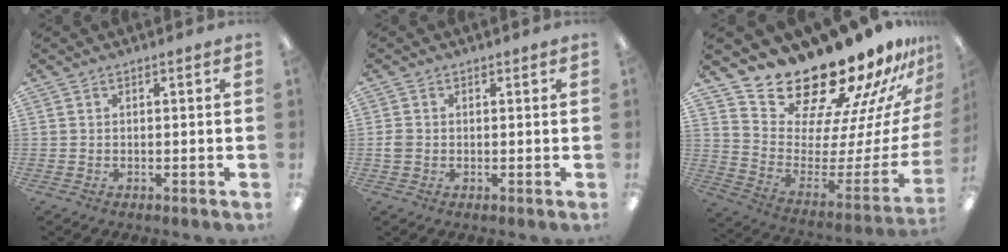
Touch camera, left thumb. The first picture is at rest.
{"total": 2.1, "force": [-0.1, 1.9, 1.0], "torque": [-0.016, 0.005, -0.002]}
{"total": 21.6, "force": [20.0, 5.6, 6.0], "torque": [-0.099, -0.178, 0.354]}